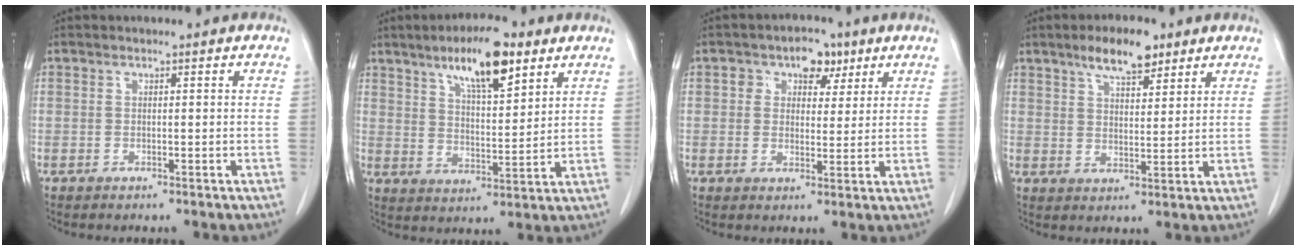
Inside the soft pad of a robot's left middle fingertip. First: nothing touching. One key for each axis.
{"total": 11.4, "fx": 7.1, "fy": 2.7, "fz": 8.5, "tx": -0.144, "ty": 0.004, "tz": 0.120}
{"total": 5.5, "fx": 2.8, "fy": 3.7, "fz": 3.1, "tx": -0.036, "ty": 0.013, "tz": 0.040}
{"total": 7.2, "fx": 5.0, "fy": 2.4, "fz": 4.5, "tx": -0.079, "ty": 0.006, "tz": 0.085}